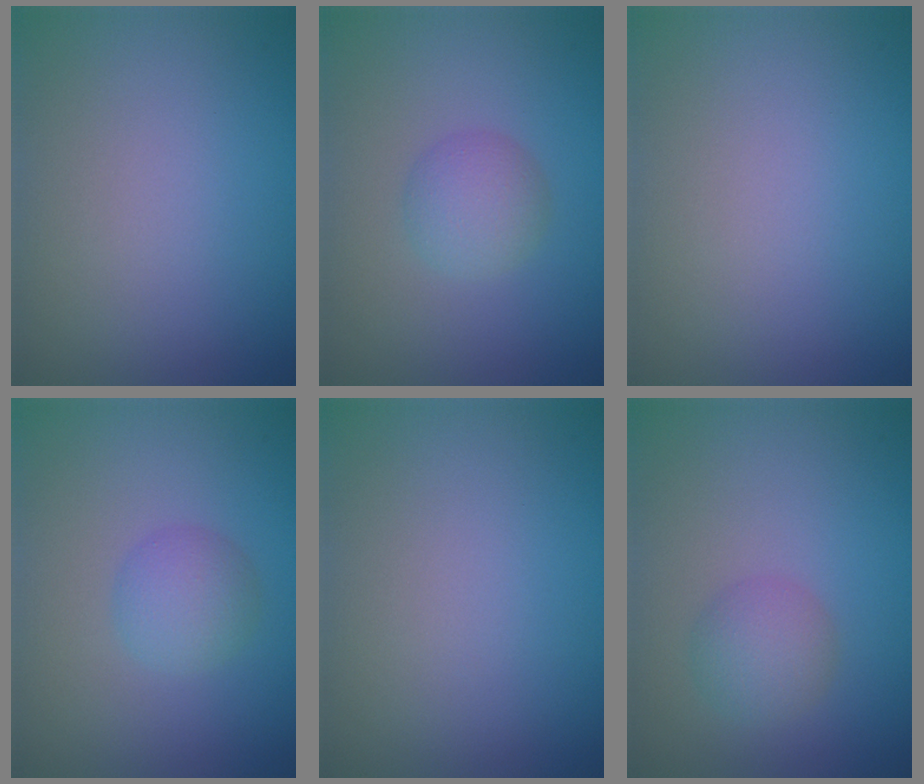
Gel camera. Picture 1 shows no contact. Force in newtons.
{"total": 2.4, "press": 2.4, "slide": 0.1}
{"total": 0.0}
{"total": 2.3, "press": 2.3, "slide": 0.1}
{"total": 0.0}
{"total": 2.4, "press": 2.4, "slide": 0.1}